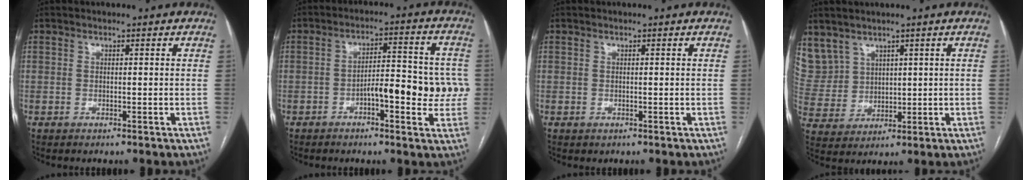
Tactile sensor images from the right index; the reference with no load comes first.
{"total": 9.6, "force": [-2.2, 3.1, 8.9], "torque": [-0.120, 0.028, -0.027]}
{"total": 0.0}
{"total": 10.2, "force": [6.1, 8.0, 1.8], "torque": [-0.070, 0.034, 0.154]}